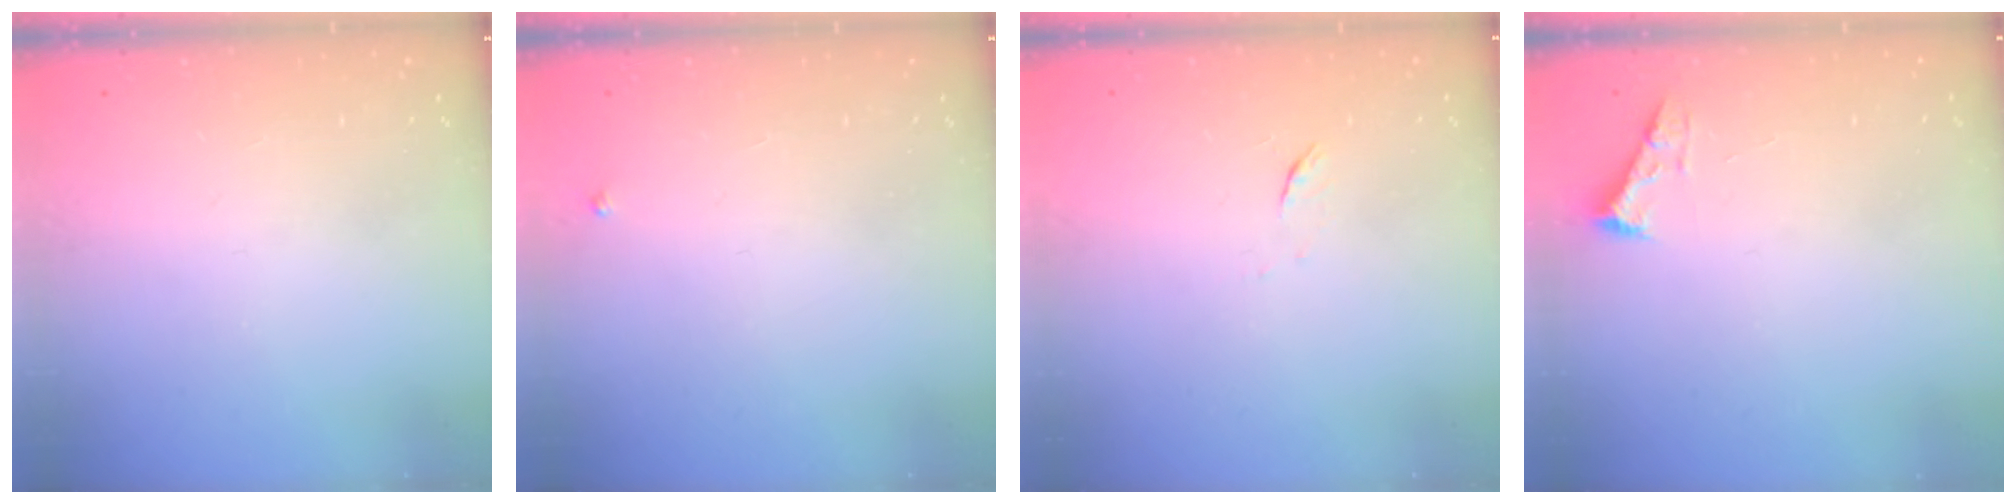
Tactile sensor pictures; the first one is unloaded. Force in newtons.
{"total": 2.7, "press": 2.7, "slide": 0.3}
{"total": 4.5, "press": 4.5, "slide": 0.7}
{"total": 2.5, "press": 2.5, "slide": 0.3}